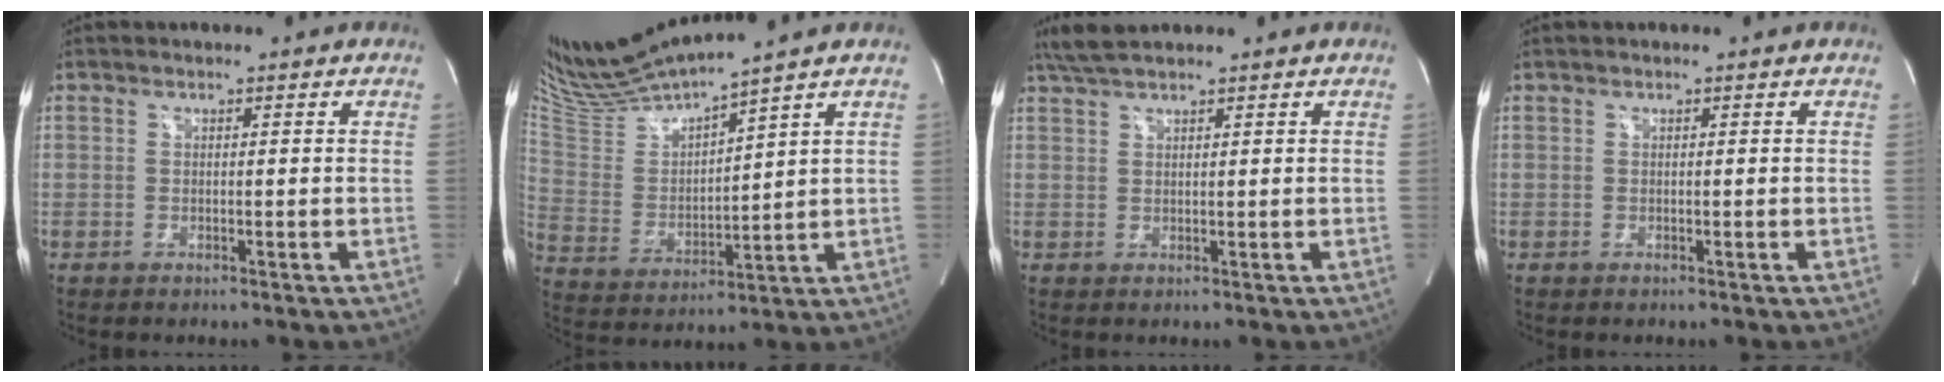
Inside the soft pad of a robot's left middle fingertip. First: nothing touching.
{"total": 12.9, "force": [11.9, -1.2, 4.8], "torque": [-0.106, -0.001, 0.240]}
{"total": 3.9, "force": [3.3, 0.4, 2.0], "torque": [-0.047, 0.018, 0.067]}
{"total": 0.0}